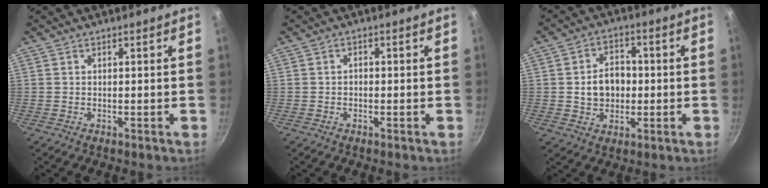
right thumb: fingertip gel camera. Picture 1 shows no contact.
{"total": 1.1, "force": [-0.4, 0.8, 0.6], "torque": [-0.010, 0.005, -0.008]}
{"total": 8.2, "force": [-0.2, 6.4, 5.1], "torque": [-0.058, 0.014, -0.005]}